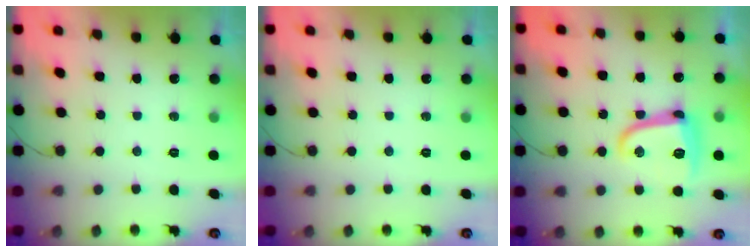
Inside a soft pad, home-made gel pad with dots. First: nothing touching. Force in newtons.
{"total": 0.0}
{"total": 12.9, "press": 12.8, "slide": 0.6}